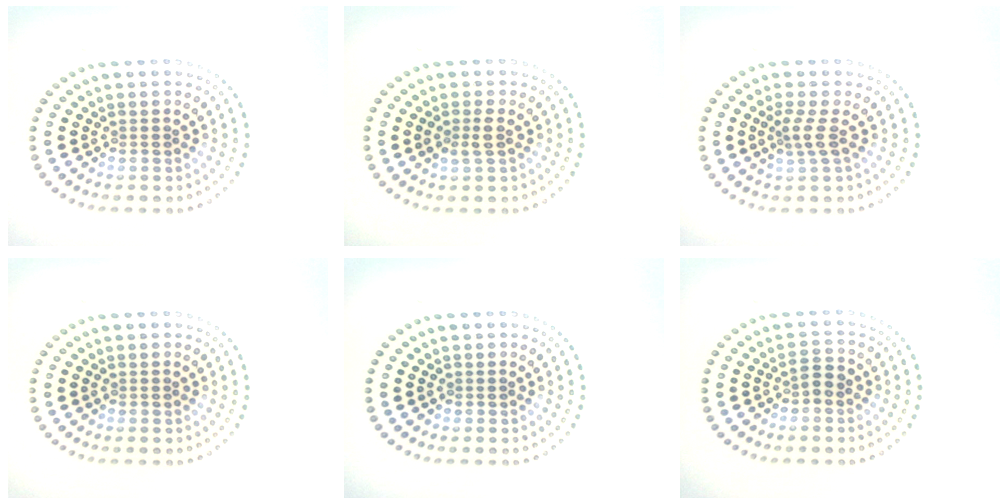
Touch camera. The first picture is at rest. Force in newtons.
{"total": 1.5, "press": 1.4, "slide": 0.4}
{"total": 2.0, "press": 1.6, "slide": 1.2}
{"total": 0.0}
{"total": 0.0}
{"total": 1.8, "press": 1.7, "slide": 0.7}